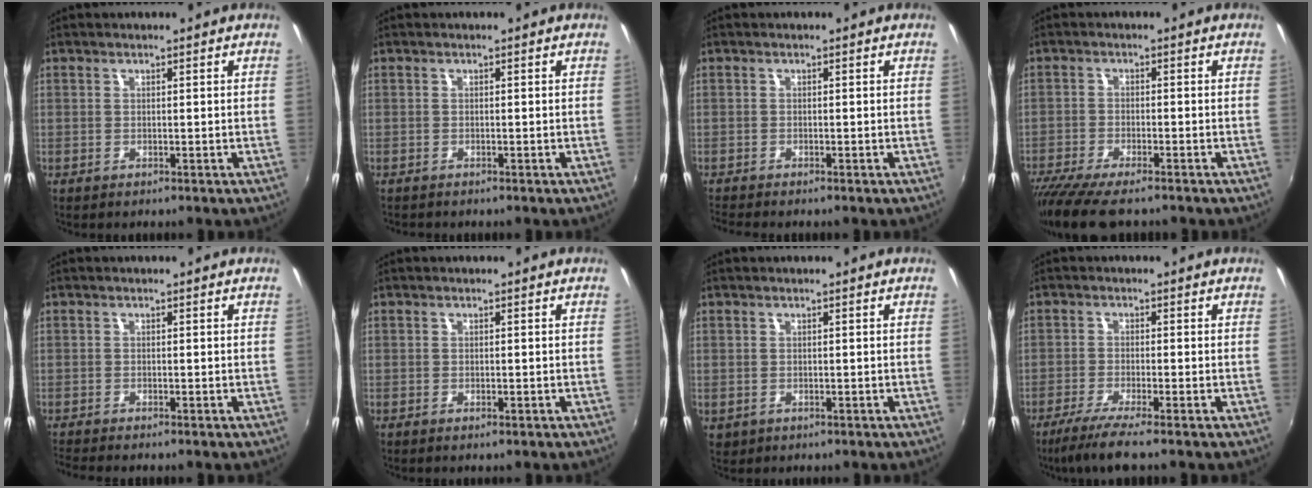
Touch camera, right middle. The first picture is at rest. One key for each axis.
{"total": 0.9, "fx": -0.9, "fy": 0.2, "fz": 0.2, "tx": -0.005, "ty": -0.008, "tz": -0.015}
{"total": 2.4, "fx": -2.2, "fy": 0.0, "fz": 0.9, "tx": -0.022, "ty": -0.018, "tz": -0.043}
{"total": 10.6, "fx": -8.8, "fy": 1.9, "fz": 5.7, "tx": -0.135, "ty": -0.048, "tz": -0.156}
{"total": 2.5, "fx": -2.3, "fy": -0.1, "fz": 1.0, "tx": -0.024, "ty": -0.019, "tz": -0.045}
{"total": 0.6, "fx": -0.4, "fy": 0.2, "fz": 0.4, "tx": -0.007, "ty": -0.001, "tz": -0.005}
{"total": 1.8, "fx": -0.2, "fy": 1.5, "fz": 0.9, "tx": -0.017, "ty": -0.001, "tz": 0.002}
{"total": 5.8, "fx": -4.5, "fy": -0.6, "fz": 3.7, "tx": -0.091, "ty": -0.023, "tz": -0.082}